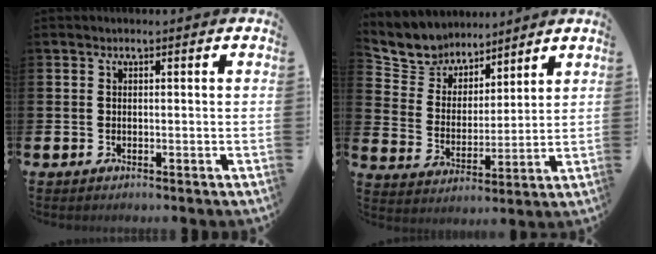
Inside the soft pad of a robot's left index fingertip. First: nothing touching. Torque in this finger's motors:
{"motor_torque": [1.62, -0.52, 0.12, 0.01]}